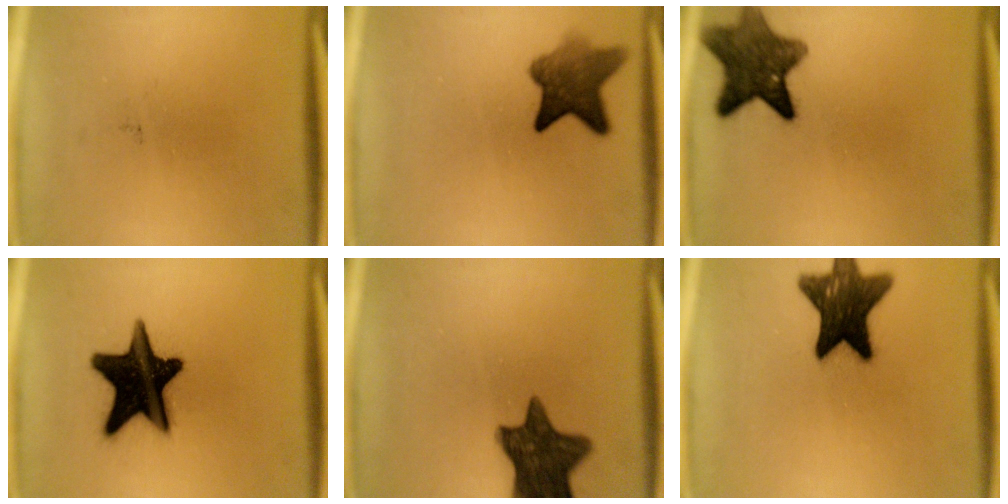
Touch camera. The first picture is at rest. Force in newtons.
{"total": 7.4}
{"total": 9.7}
{"total": 19.2}
{"total": 12.7}
{"total": 14.5}